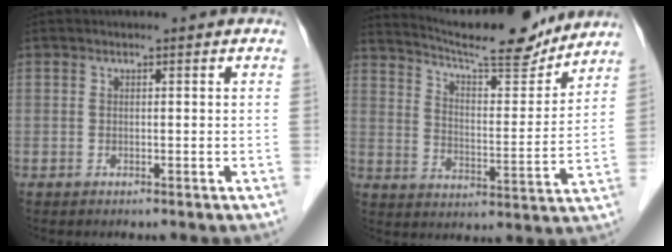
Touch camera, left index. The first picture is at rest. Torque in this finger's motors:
{"motor_torque": [-0.09, -0.53, 0.45, 0.09]}